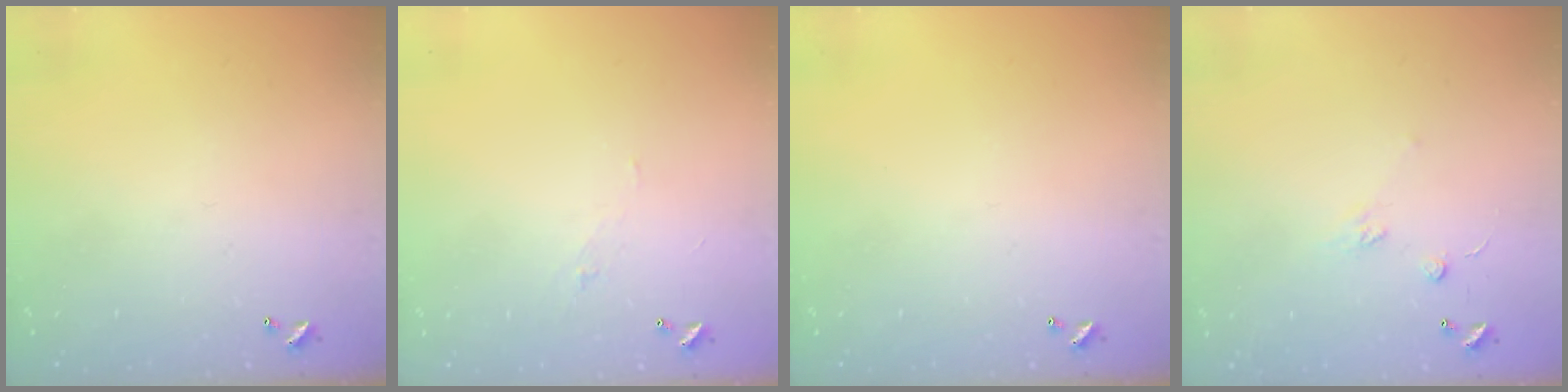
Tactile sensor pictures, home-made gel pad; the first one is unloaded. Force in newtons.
{"total": 2.0, "press": 1.9, "slide": 0.5}
{"total": 0.0}
{"total": 2.5, "press": 2.3, "slide": 1.0}